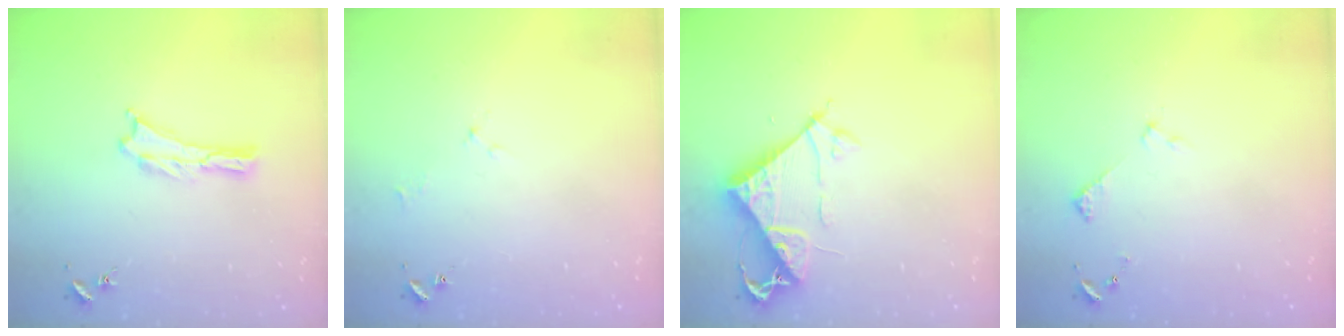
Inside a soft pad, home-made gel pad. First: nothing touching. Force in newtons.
{"total": 1.7, "press": 1.6, "slide": 0.3}
{"total": 7.5, "press": 7.5, "slide": 0.5}
{"total": 2.9, "press": 2.9, "slide": 0.3}